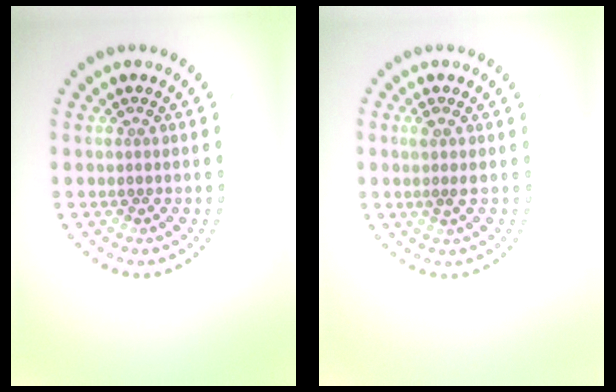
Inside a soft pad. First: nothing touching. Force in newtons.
{"total": 1.3, "press": 1.0, "slide": 0.9}